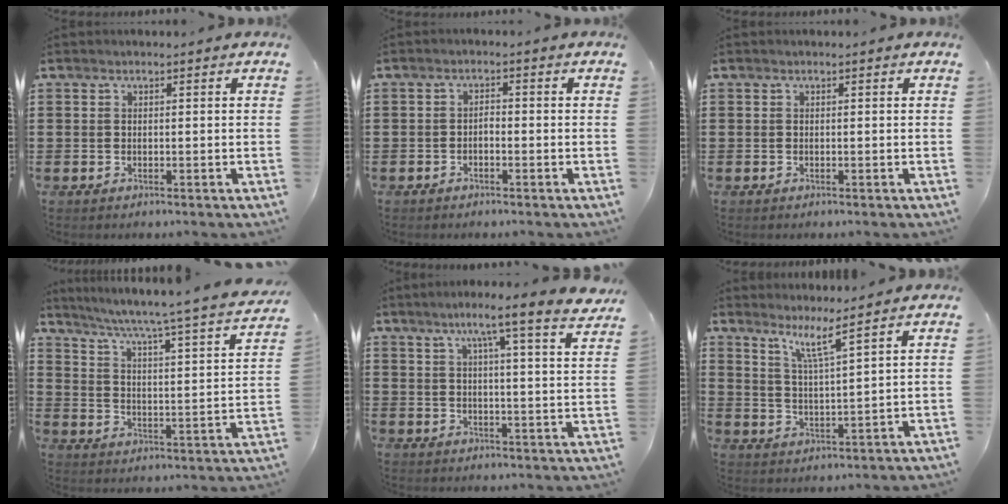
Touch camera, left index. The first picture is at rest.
{"total": 1.2, "force": [-0.8, 0.4, 0.9], "torque": [-0.020, 0.001, -0.016]}
{"total": 0.0}
{"total": 4.5, "force": [3.7, -1.0, 2.4], "torque": [-0.068, -0.048, 0.047]}
{"total": 6.8, "force": [5.1, -1.0, 4.4], "torque": [-0.089, -0.032, 0.075]}
{"total": 5.2, "force": [4.1, -0.6, 3.2], "torque": [-0.068, -0.021, 0.067]}